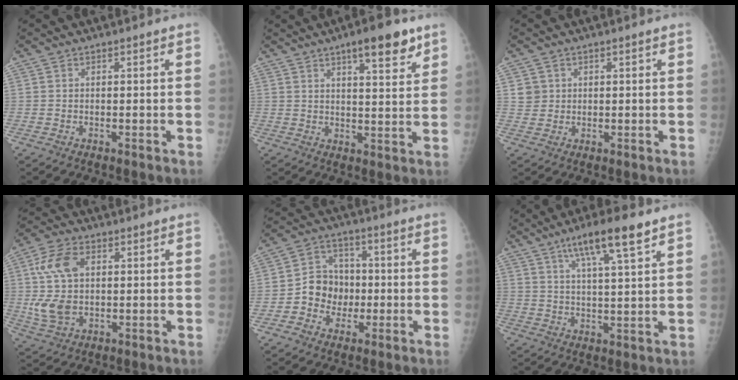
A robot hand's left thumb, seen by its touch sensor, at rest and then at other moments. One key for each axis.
{"total": 9.1, "fx": 5.6, "fy": 2.5, "fz": 6.8, "tx": -0.079, "ty": -0.028, "tz": 0.079}
{"total": 2.7, "fx": 0.8, "fy": 2.6, "fz": 0.2, "tx": 0.018, "ty": 0.000, "tz": 0.013}
{"total": 11.2, "fx": 1.5, "fy": 6.9, "fz": 8.7, "tx": -0.173, "ty": 0.005, "tz": 0.030}
{"total": 9.1, "fx": -1.8, "fy": 8.1, "fz": 3.8, "tx": -0.021, "ty": 0.026, "tz": -0.042}
{"total": 10.2, "fx": 6.0, "fy": 1.2, "fz": 8.2, "tx": -0.140, "ty": -0.018, "tz": 0.103}